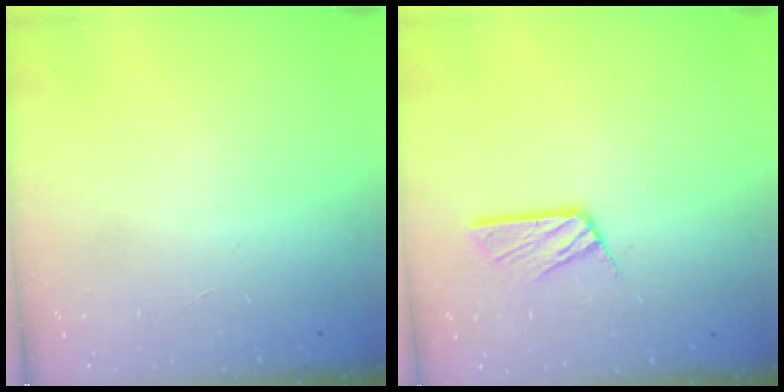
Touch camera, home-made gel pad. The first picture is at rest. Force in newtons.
{"total": 10.0, "press": 10.0, "slide": 0.9}